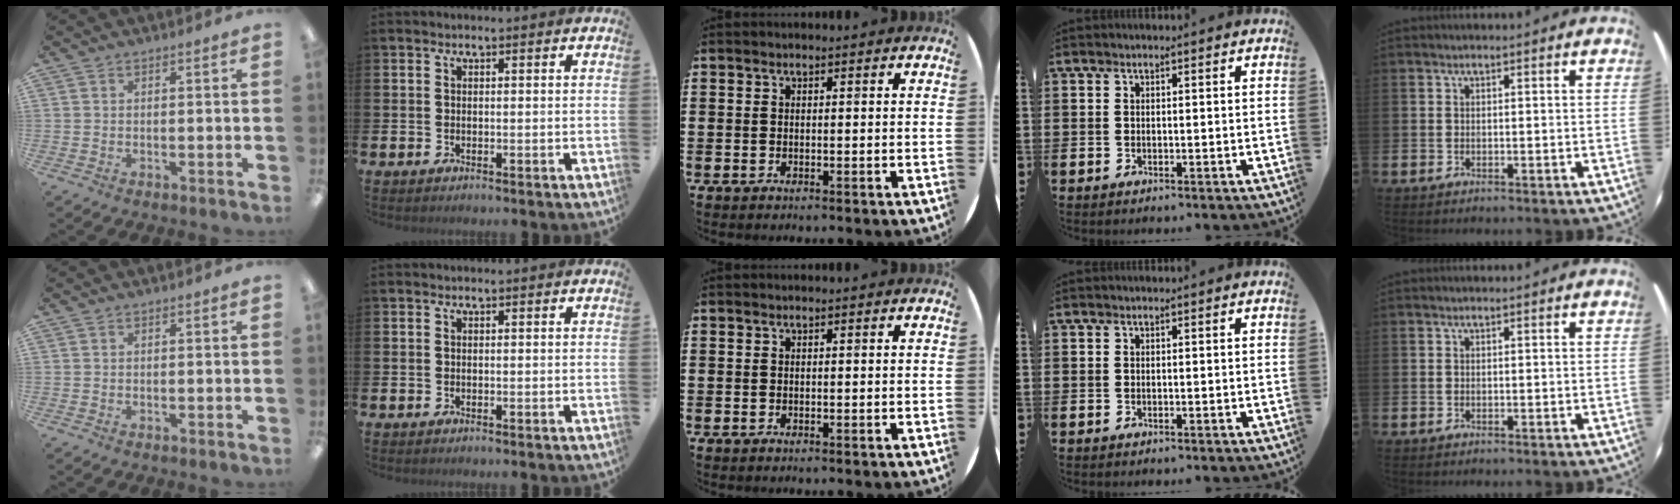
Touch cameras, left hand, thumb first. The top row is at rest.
{}